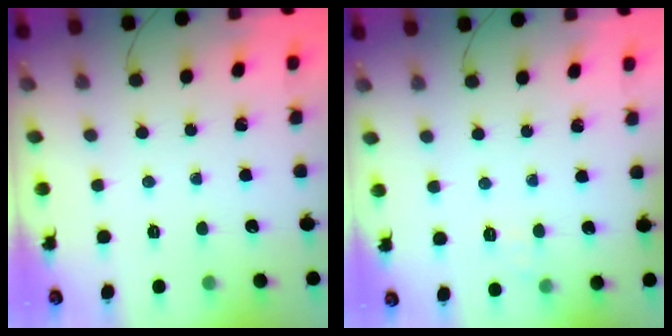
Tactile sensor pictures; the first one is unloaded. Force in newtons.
{"total": 5.6, "press": 5.4, "slide": 1.5}